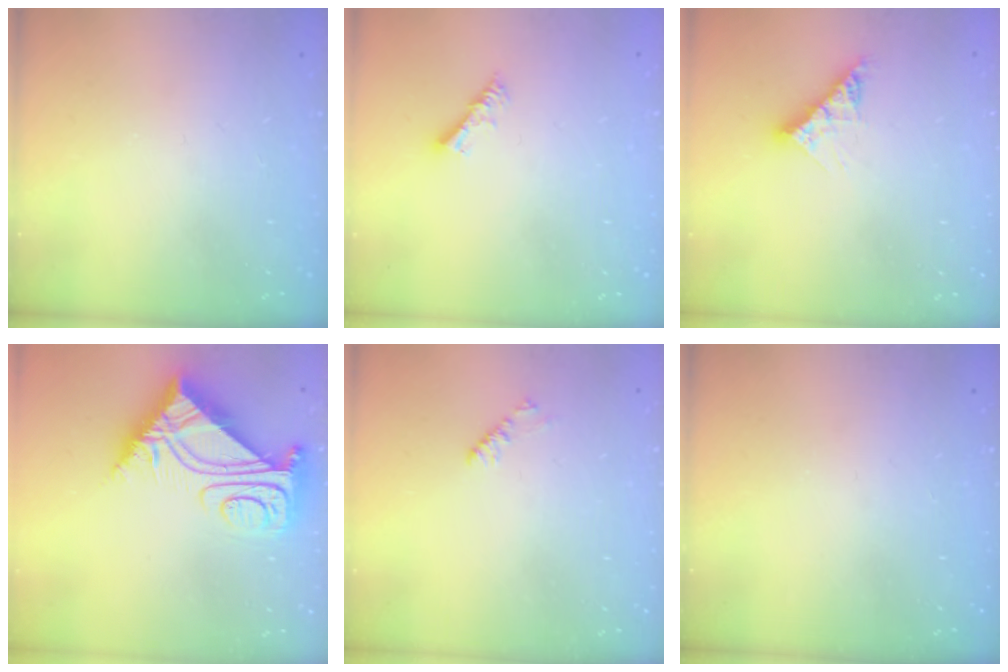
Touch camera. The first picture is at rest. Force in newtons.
{"total": 4.2, "press": 4.2, "slide": 0.5}
{"total": 8.6, "press": 8.5, "slide": 0.9}
{"total": 10.3, "press": 10.2, "slide": 1.2}
{"total": 3.4, "press": 3.3, "slide": 0.5}
{"total": 0.0}